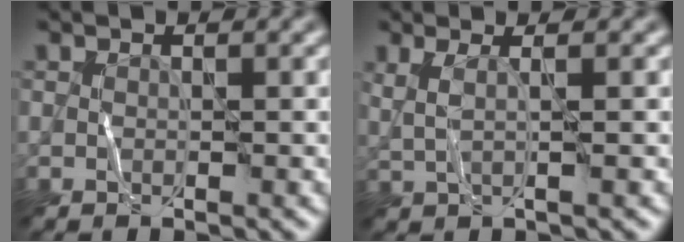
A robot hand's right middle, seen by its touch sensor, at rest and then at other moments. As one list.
[{"total": 1.7, "force": [0.3, 0.1, 1.7], "torque": [-0.040, 0.001, 0.013]}]